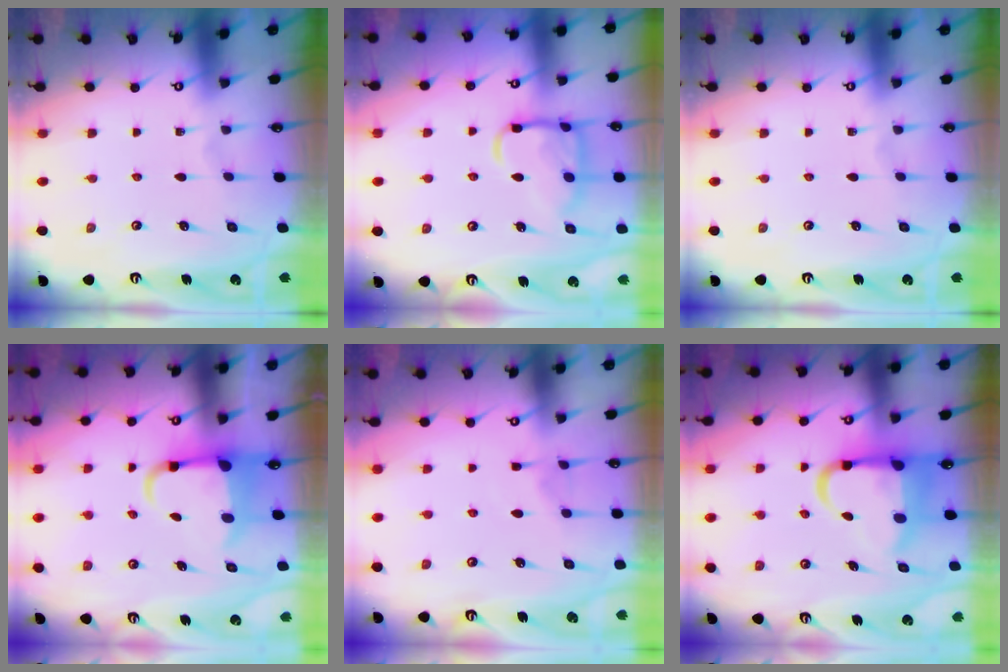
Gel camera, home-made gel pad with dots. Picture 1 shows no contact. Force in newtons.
{"total": 14.0, "press": 14.0, "slide": 1.2}
{"total": 0.0}
{"total": 5.2, "press": 5.0, "slide": 1.2}
{"total": 3.9, "press": 3.8, "slide": 0.5}
{"total": 9.7, "press": 9.3, "slide": 2.8}